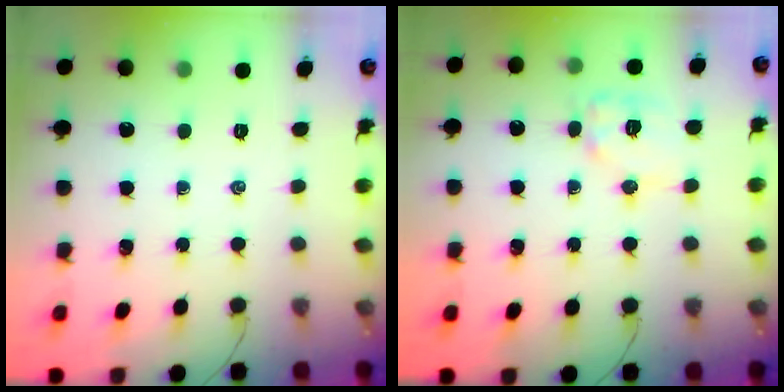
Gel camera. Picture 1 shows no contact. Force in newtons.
{"total": 9.0, "press": 9.0, "slide": 0.3}